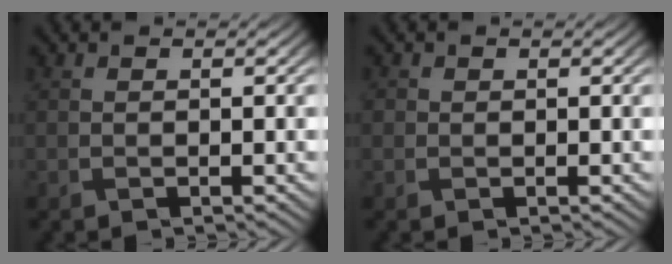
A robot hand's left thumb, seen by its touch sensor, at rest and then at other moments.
{"total": 0.7, "force": [0.1, 0.7, 0.1], "torque": [0.003, -0.003, -0.003]}